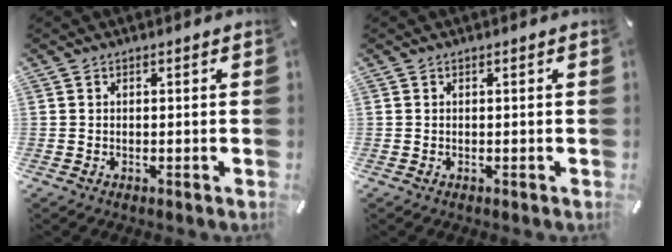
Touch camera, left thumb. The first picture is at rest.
{"total": 0.0}